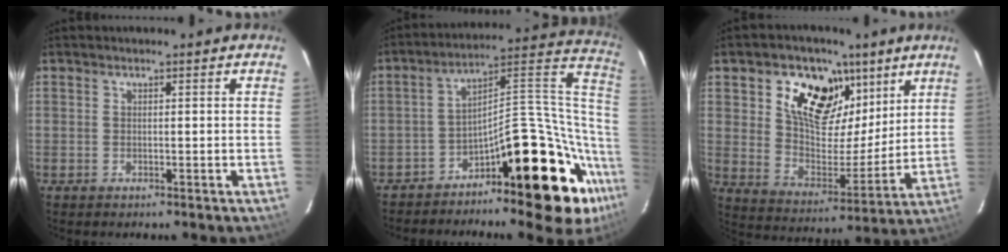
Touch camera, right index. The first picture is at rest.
{"total": 22.8, "force": [-14.0, 8.7, 15.8], "torque": [-0.161, 0.056, -0.216]}
{"total": 17.3, "force": [9.0, 11.3, 9.6], "torque": [-0.180, 0.015, 0.165]}